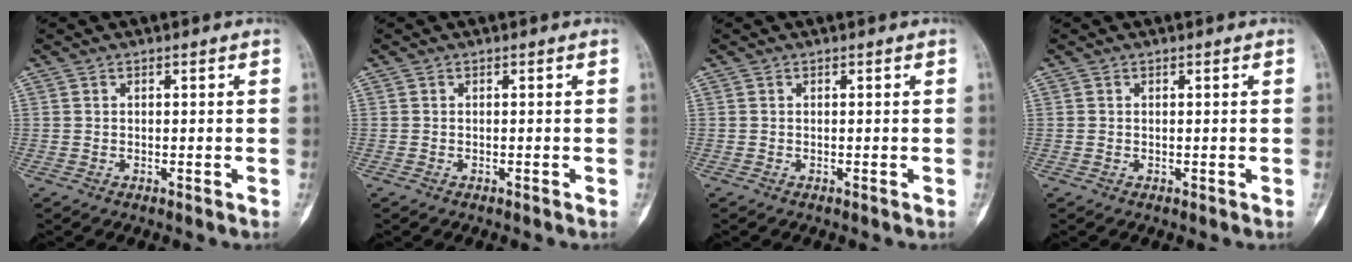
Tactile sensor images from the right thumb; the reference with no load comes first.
{"total": 0.0}
{"total": 0.0}
{"total": 0.0}